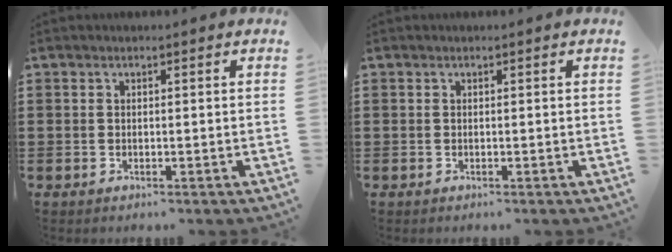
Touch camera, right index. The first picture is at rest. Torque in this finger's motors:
{"motor_torque": [-0.04, 0.25, 0.00, 0.00]}